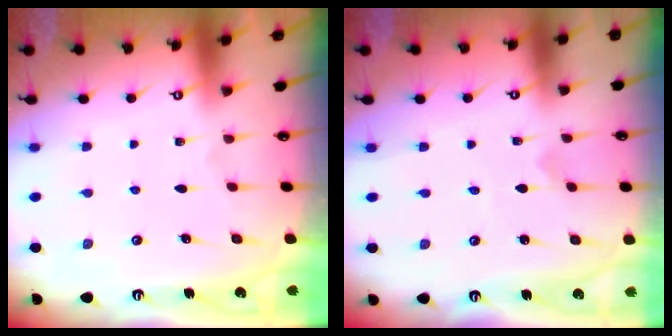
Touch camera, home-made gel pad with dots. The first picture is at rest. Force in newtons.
{"total": 0.0}